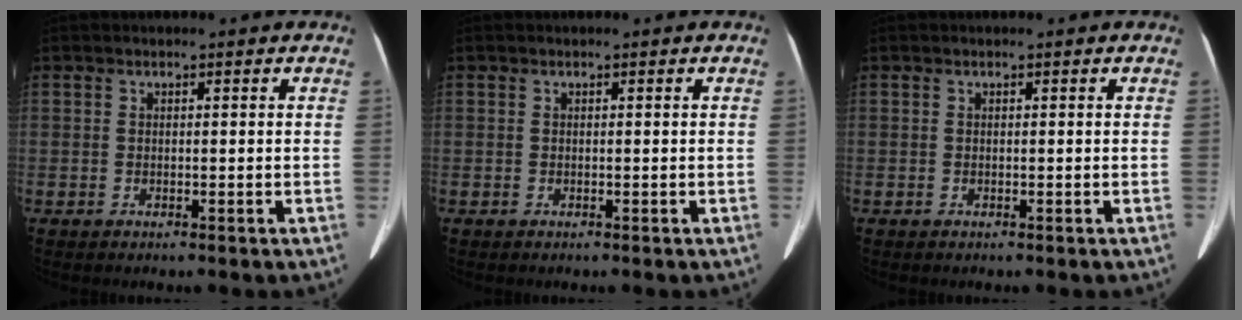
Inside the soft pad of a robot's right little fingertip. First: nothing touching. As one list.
[{"total": 0.0}, {"total": 0.0}]